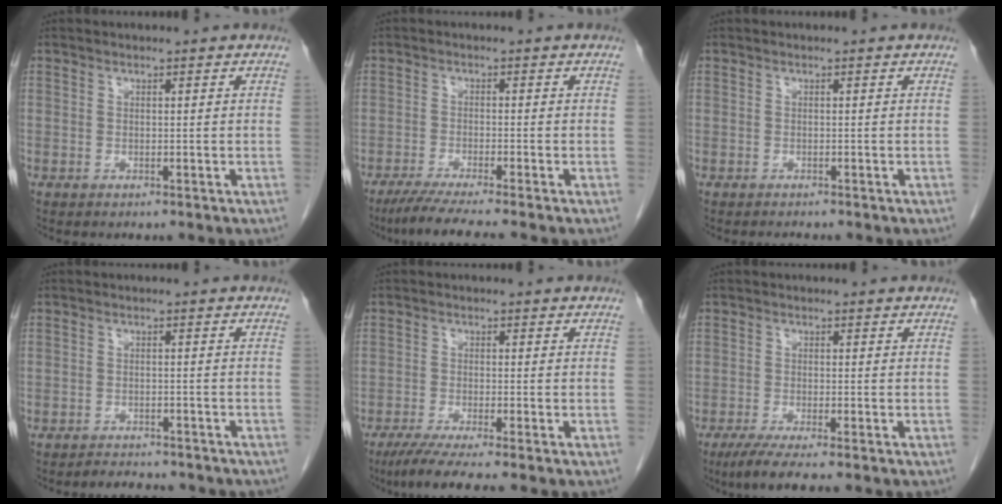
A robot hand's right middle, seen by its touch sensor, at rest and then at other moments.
{"total": 6.9, "force": [-5.6, -1.1, 3.8], "torque": [-0.058, -0.023, -0.093]}
{"total": 0.7, "force": [-0.7, 0.0, 0.2], "torque": [-0.007, -0.003, -0.008]}
{"total": 6.0, "force": [-5.4, 1.7, 1.8], "torque": [-0.025, 0.001, -0.067]}
{"total": 6.0, "force": [-4.6, -0.7, 3.8], "torque": [-0.062, -0.018, -0.079]}
{"total": 4.9, "force": [-3.7, -0.2, 3.3], "torque": [-0.057, -0.014, -0.064]}